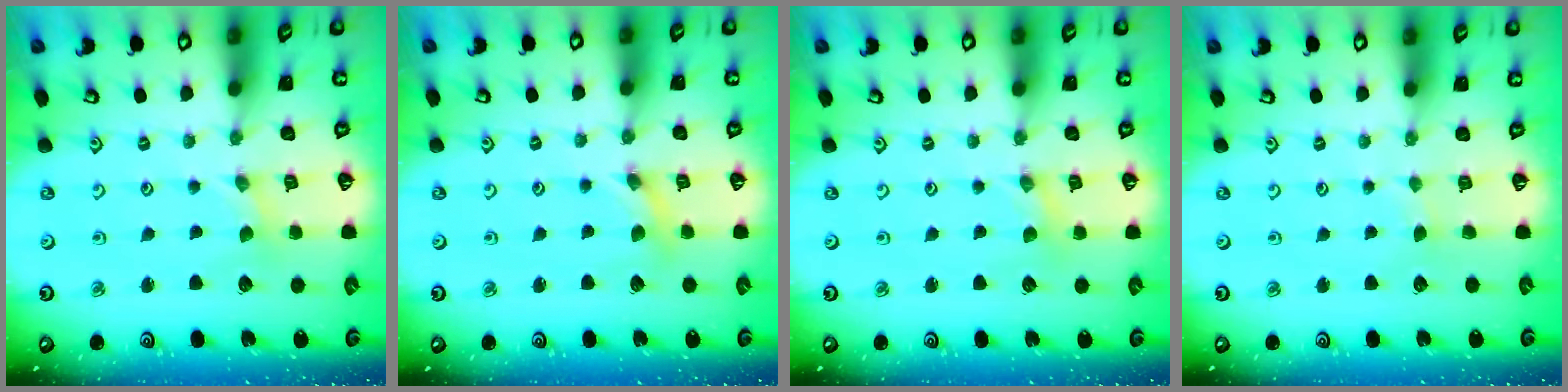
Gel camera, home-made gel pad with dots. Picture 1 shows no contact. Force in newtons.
{"total": 1.7, "press": 1.7, "slide": 0.2}
{"total": 0.7, "press": 0.7, "slide": 0.1}
{"total": 1.0, "press": 0.9, "slide": 0.2}